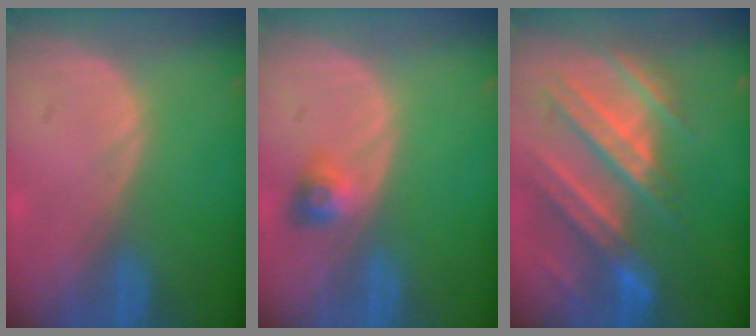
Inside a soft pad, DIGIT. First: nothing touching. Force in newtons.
{"total": 2.9, "press": 2.7, "slide": 1.2}
{"total": 10.8, "press": 9.7, "slide": 4.7}